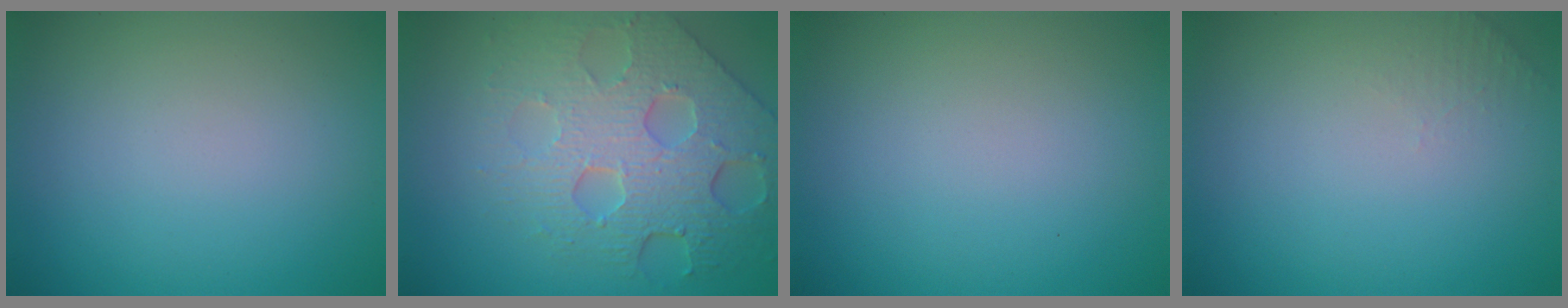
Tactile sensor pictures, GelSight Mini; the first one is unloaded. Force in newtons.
{"total": 8.1, "press": 5.6, "slide": 5.9}
{"total": 0.0}
{"total": 1.0, "press": 0.9, "slide": 0.3}